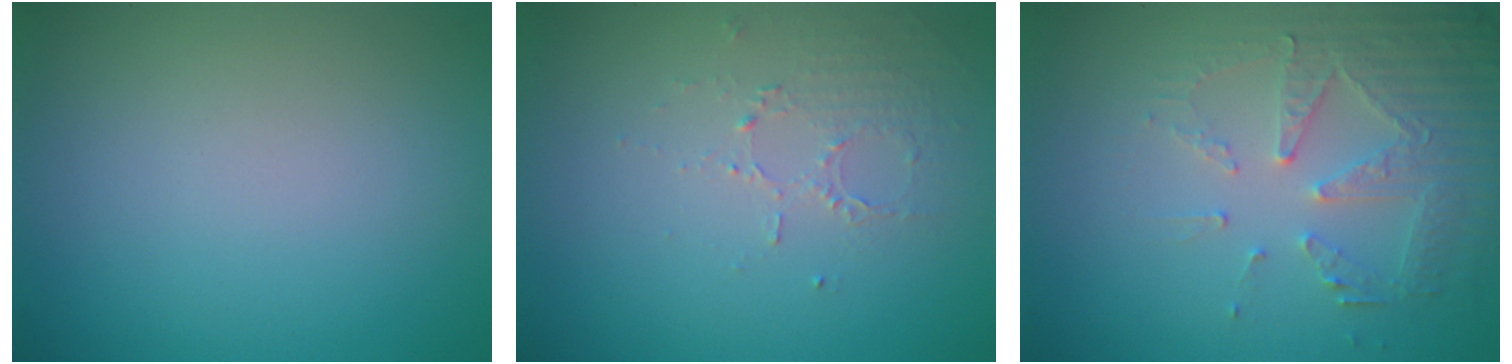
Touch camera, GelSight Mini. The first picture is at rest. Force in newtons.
{"total": 1.4, "press": 0.8, "slide": 1.2}
{"total": 5.3, "press": 3.7, "slide": 3.8}